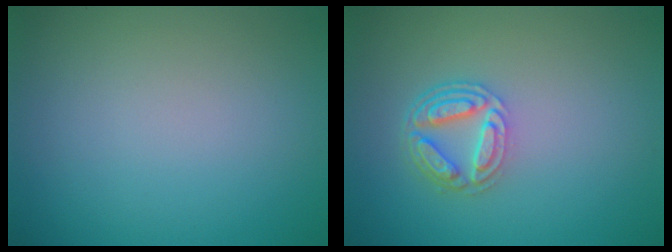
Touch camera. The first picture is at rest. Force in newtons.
{"total": 4.1, "press": 3.2, "slide": 2.6}